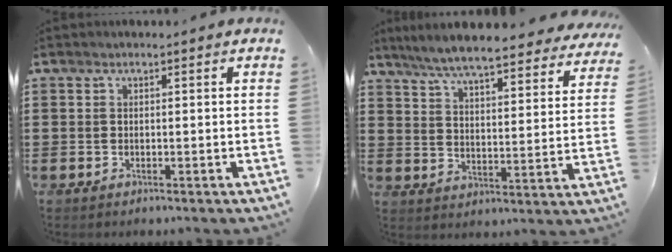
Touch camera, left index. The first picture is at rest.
{"total": 7.3, "force": [6.7, -0.1, 2.9], "torque": [-0.085, -0.043, 0.116]}